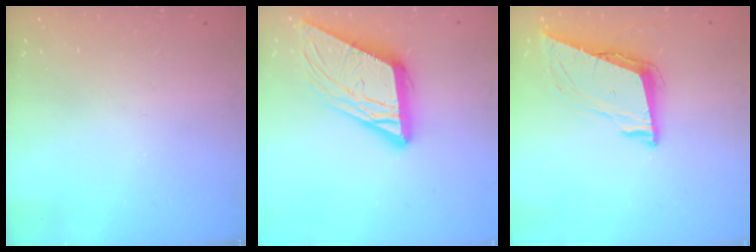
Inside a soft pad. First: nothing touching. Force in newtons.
{"total": 14.0, "press": 13.9, "slide": 1.4}
{"total": 9.0, "press": 8.6, "slide": 2.9}